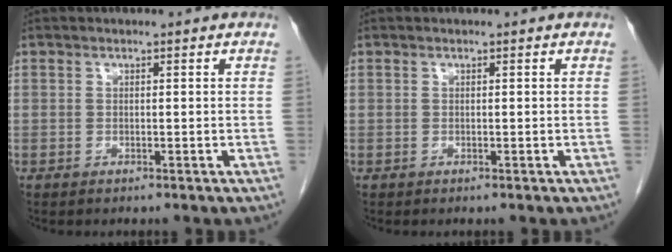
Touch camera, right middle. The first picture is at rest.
{"total": 0.0}